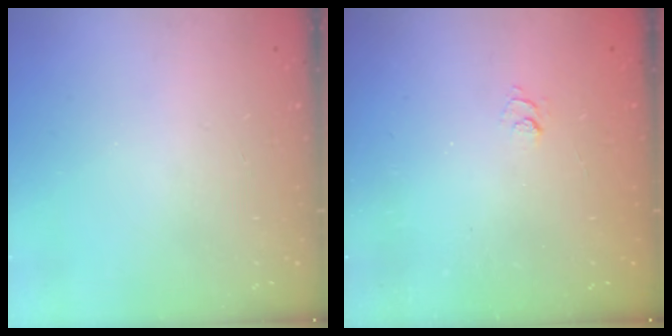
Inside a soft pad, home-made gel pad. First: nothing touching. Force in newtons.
{"total": 1.9, "press": 1.5, "slide": 1.3}